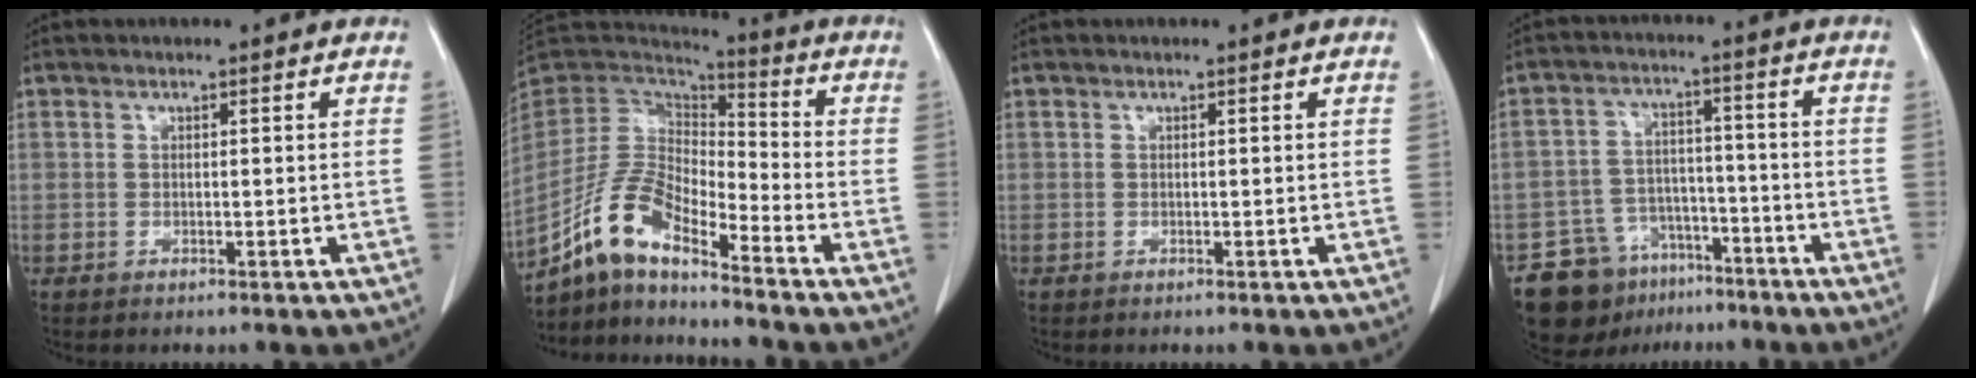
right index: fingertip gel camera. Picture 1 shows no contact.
{"total": 11.0, "force": [-8.9, 2.5, 5.9], "torque": [-0.136, 0.016, -0.173]}
{"total": 0.0}
{"total": 10.8, "force": [-7.4, 7.4, 3.0], "torque": [-0.057, 0.031, -0.113]}